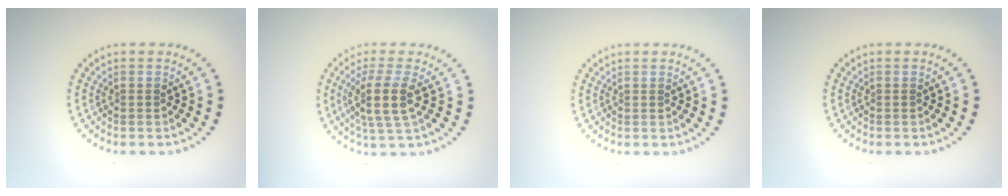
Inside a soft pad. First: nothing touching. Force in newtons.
{"total": 3.8, "press": 3.2, "slide": 2.1}
{"total": 0.0}
{"total": 0.0}